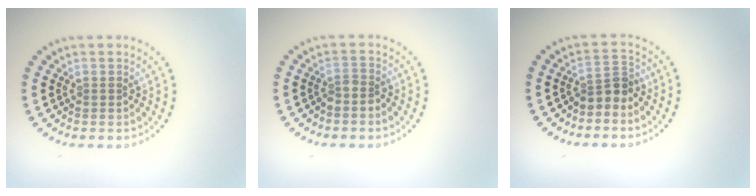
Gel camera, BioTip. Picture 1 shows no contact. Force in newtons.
{"total": 1.5, "press": 1.1, "slide": 1.0}
{"total": 2.4, "press": 1.8, "slide": 1.6}